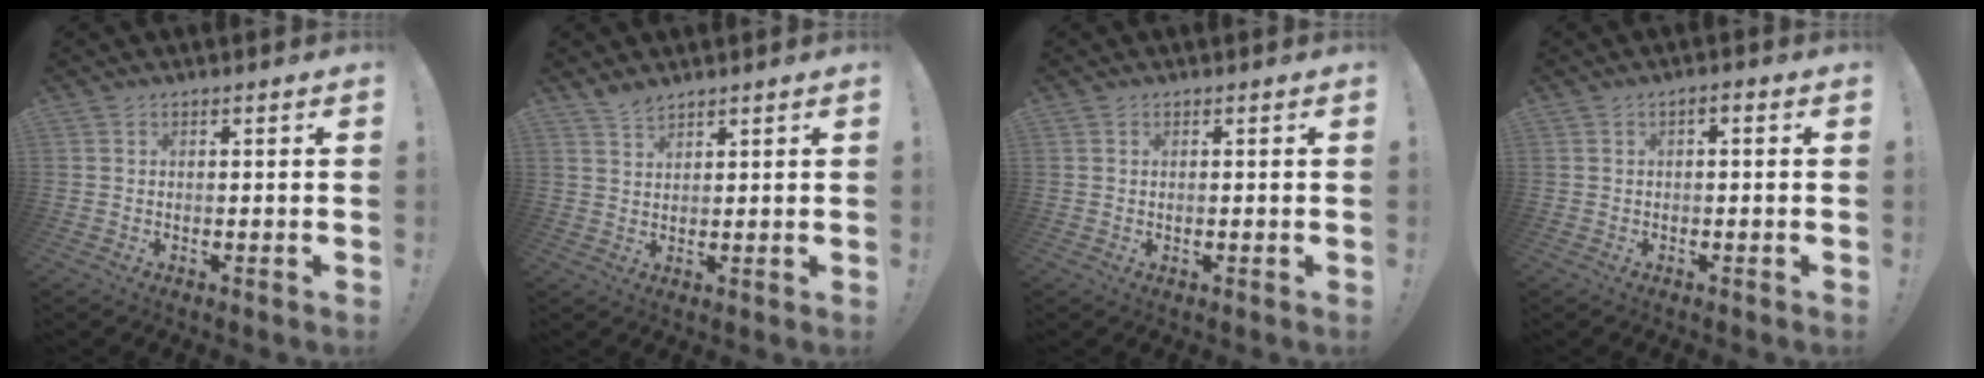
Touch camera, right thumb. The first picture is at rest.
{"total": 3.3, "force": [3.0, 1.0, 1.1], "torque": [-0.016, -0.020, 0.056]}
{"total": 0.0}
{"total": 1.6, "force": [-0.9, 0.4, 1.2], "torque": [-0.024, 0.007, -0.017]}